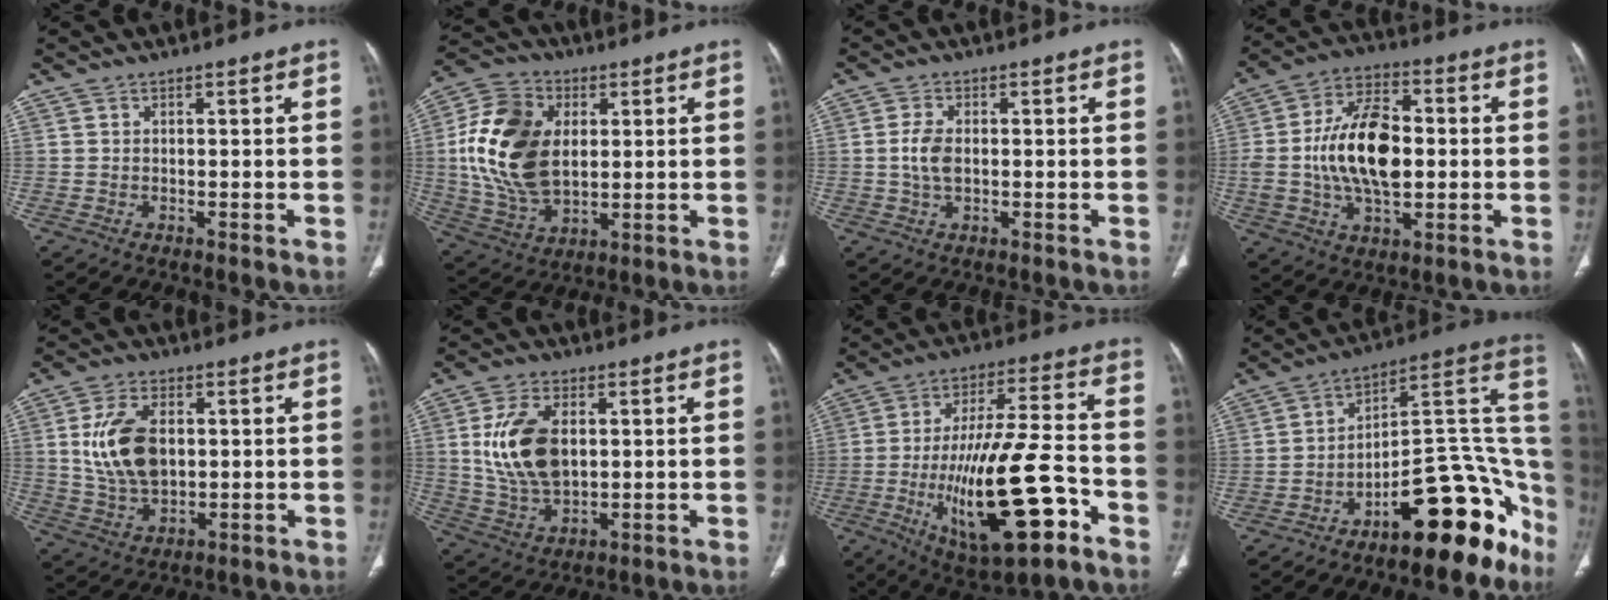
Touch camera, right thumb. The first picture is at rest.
{"total": 19.0, "force": [2.6, 12.5, 14.0], "torque": [-0.258, -0.004, 0.054]}
{"total": 4.2, "force": [-0.1, 2.4, 3.5], "torque": [-0.075, 0.004, -0.002]}
{"total": 17.3, "force": [-0.2, 9.7, 14.4], "torque": [-0.251, 0.018, -0.003]}
{"total": 12.2, "force": [1.7, 7.5, 9.4], "torque": [-0.171, -0.006, 0.040]}
{"total": 13.7, "force": [2.1, 8.3, 10.8], "torque": [-0.197, -0.009, 0.048]}
{"total": 23.6, "force": [-8.1, 7.5, 20.8], "torque": [-0.385, 0.023, -0.119]}
{"total": 23.2, "force": [-13.0, 9.0, 17.0], "torque": [-0.130, 0.129, -0.193]}